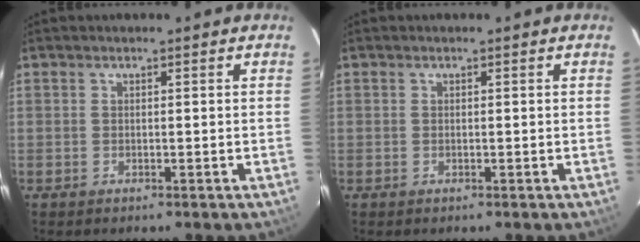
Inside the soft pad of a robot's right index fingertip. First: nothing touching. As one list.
[{"total": 0.0}]